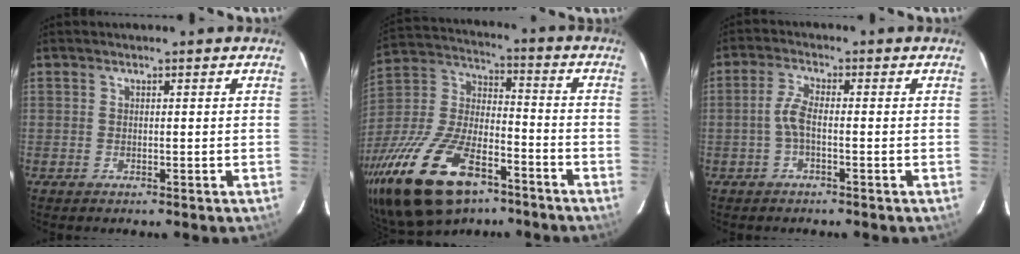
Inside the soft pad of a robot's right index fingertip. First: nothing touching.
{"total": 25.4, "force": [-15.1, 11.9, 16.6], "torque": [-0.344, -0.018, -0.261]}
{"total": 3.3, "force": [-0.9, 0.6, 3.1], "torque": [-0.072, 0.007, -0.021]}